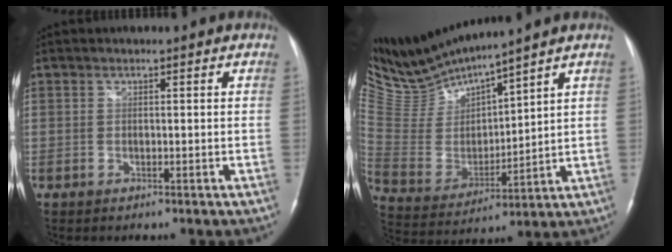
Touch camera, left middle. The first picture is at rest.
{"total": 11.4, "force": [11.1, -0.9, 2.2], "torque": [-0.071, -0.007, 0.244]}